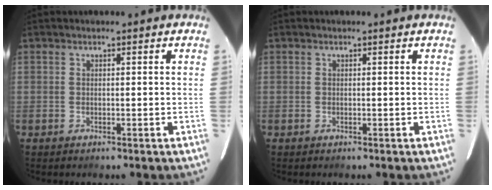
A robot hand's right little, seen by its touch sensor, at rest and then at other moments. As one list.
[{"total": 0.0}]